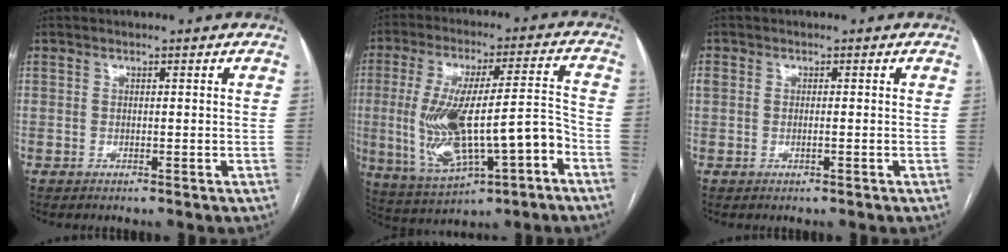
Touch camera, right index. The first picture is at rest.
{"total": 17.6, "force": [-4.4, 4.4, 16.4], "torque": [-0.312, 0.015, -0.054]}
{"total": 1.8, "force": [0.0, 1.2, 1.4], "torque": [-0.041, 0.010, 0.005]}